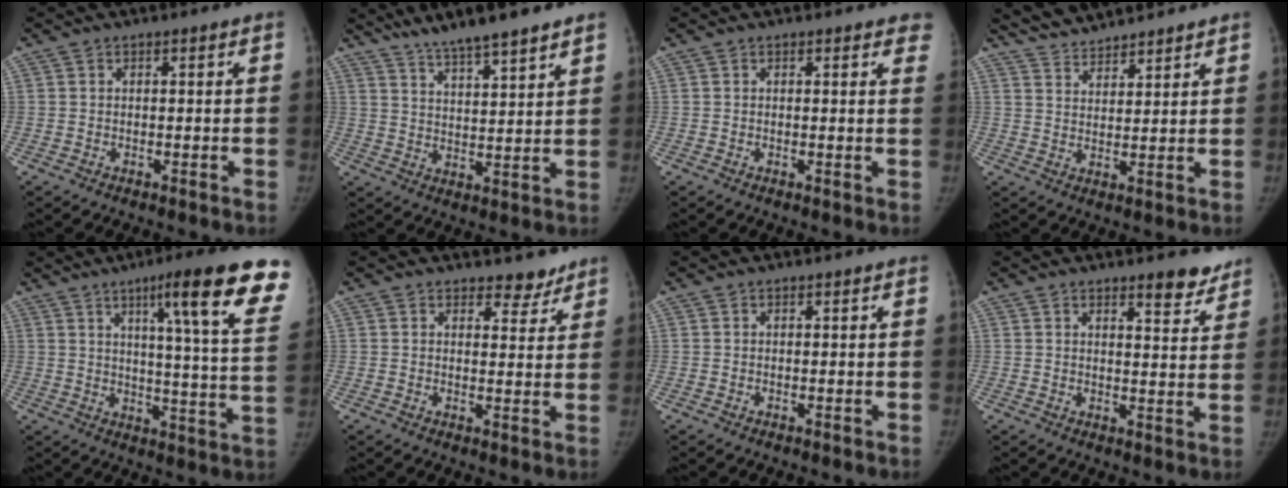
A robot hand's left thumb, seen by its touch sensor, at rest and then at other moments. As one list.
[{"total": 11.5, "force": [9.2, 1.5, 6.7], "torque": [-0.101, -0.037, 0.157]}, {"total": 3.5, "force": [2.9, 1.3, 1.4], "torque": [0.011, -0.008, 0.018]}, {"total": 7.0, "force": [6.6, 1.6, 1.6], "torque": [-0.018, -0.015, 0.125]}, {"total": 21.8, "force": [12.6, 2.4, 17.7], "torque": [-0.219, -0.046, 0.163]}, {"total": 3.7, "force": [3.1, 1.9, 0.6], "torque": [0.020, -0.023, 0.041]}, {"total": 0.0}, {"total": 5.6, "force": [4.5, 1.8, 3.0], "torque": [-0.012, -0.031, 0.058]}]